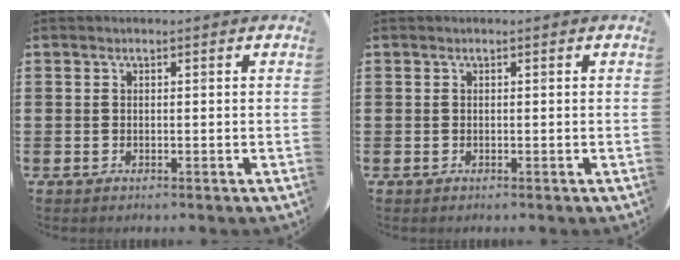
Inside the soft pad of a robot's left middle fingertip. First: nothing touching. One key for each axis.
{"total": 0.0}